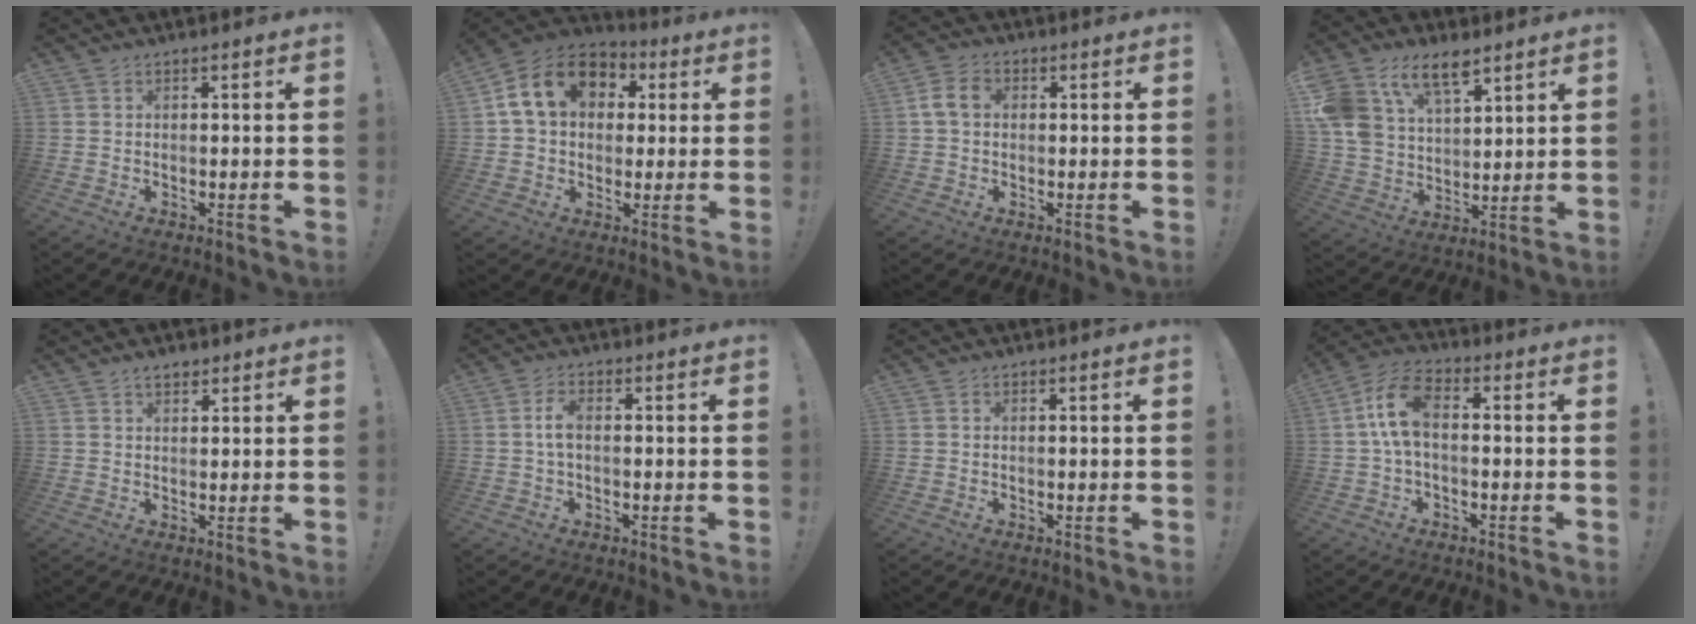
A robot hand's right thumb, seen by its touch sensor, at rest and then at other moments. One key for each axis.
{"total": 15.7, "fx": 4.9, "fy": 11.7, "fz": 9.3, "tx": -0.140, "ty": 0.003, "tz": 0.095}
{"total": 6.4, "fx": 0.8, "fy": 4.7, "fz": 4.3, "tx": -0.083, "ty": 0.014, "tz": 0.019}
{"total": 14.9, "fx": 9.1, "fy": 9.0, "fz": 7.7, "tx": -0.156, "ty": -0.046, "tz": 0.175}
{"total": 2.8, "fx": 2.0, "fy": 1.5, "fz": 1.2, "tx": -0.018, "ty": -0.006, "tz": 0.036}
{"total": 4.2, "fx": 0.1, "fy": 1.7, "fz": 3.9, "tx": -0.079, "ty": 0.007, "tz": 0.001}
{"total": 0.0}
{"total": 10.5, "fx": 0.5, "fy": 5.4, "fz": 9.0, "tx": -0.182, "ty": 0.011, "tz": 0.014}